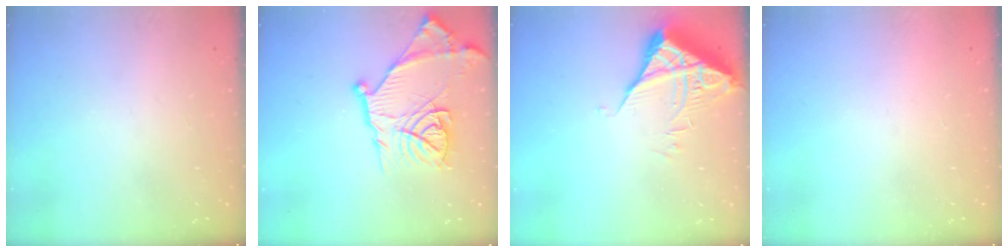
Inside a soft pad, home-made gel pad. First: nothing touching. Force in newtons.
{"total": 18.7, "press": 18.6, "slide": 1.4}
{"total": 5.7, "press": 5.7, "slide": 0.5}
{"total": 1.5, "press": 1.5, "slide": 0.1}